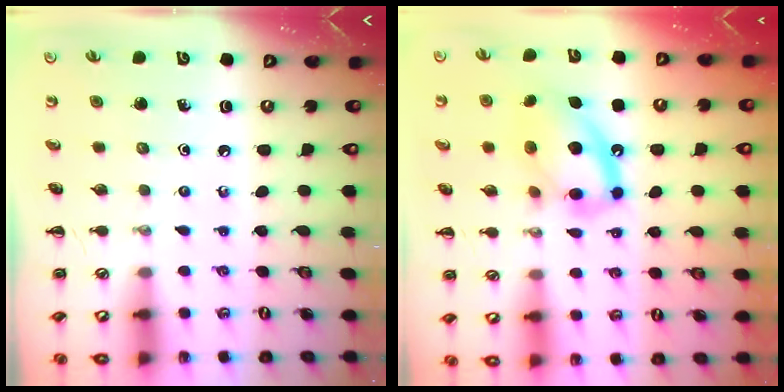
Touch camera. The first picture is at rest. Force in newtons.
{"total": 14.1, "press": 13.8, "slide": 2.9}